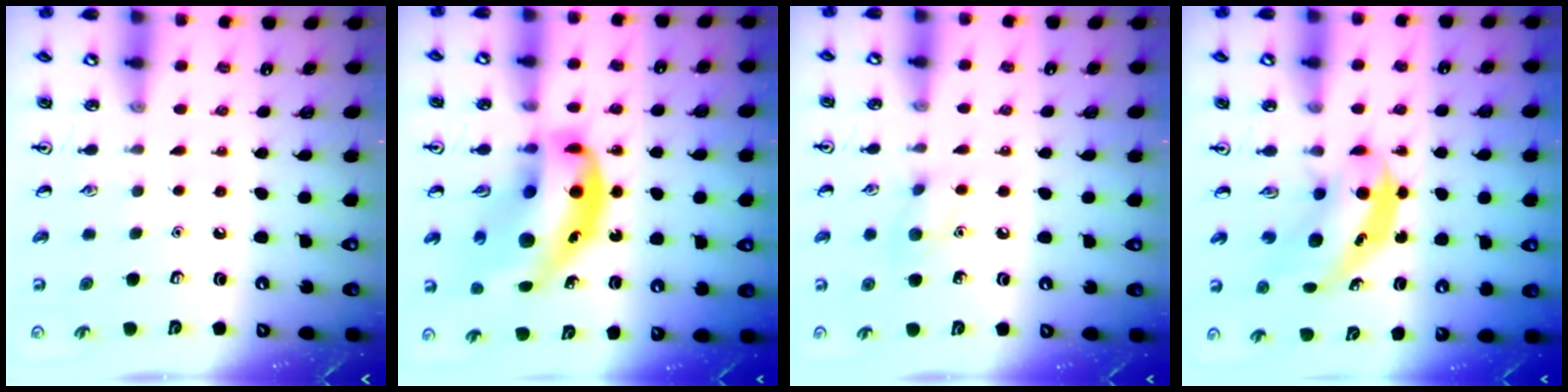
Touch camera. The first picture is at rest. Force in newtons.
{"total": 18.9, "press": 18.2, "slide": 5.2}
{"total": 7.4, "press": 7.1, "slide": 2.2}
{"total": 4.7, "press": 4.6, "slide": 0.3}